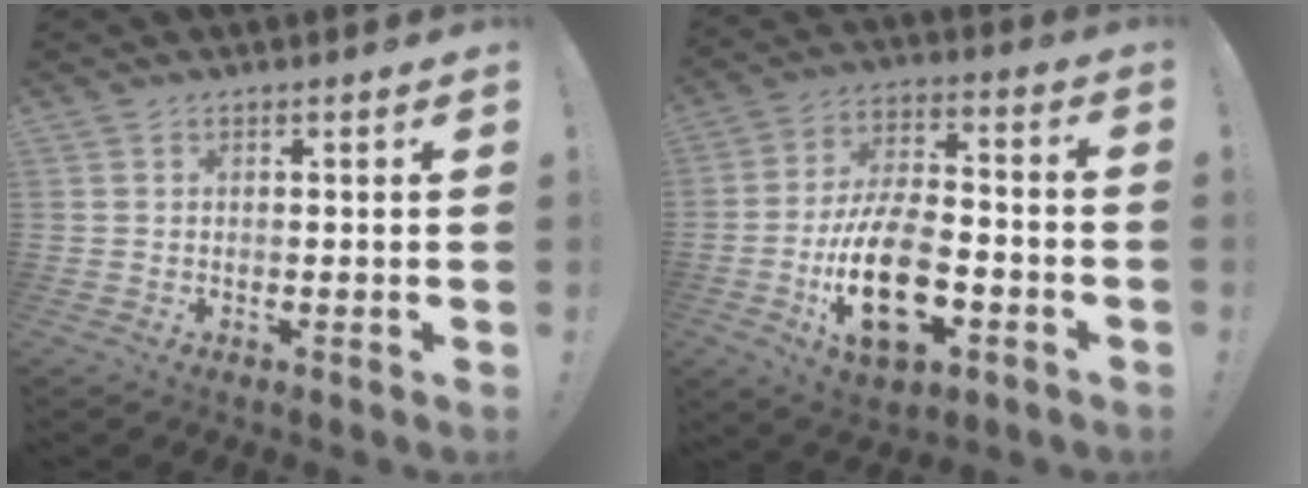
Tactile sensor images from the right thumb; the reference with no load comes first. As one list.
[{"total": 20.9, "force": [-7.2, 11.5, 15.9], "torque": [-0.289, 0.039, -0.113]}]